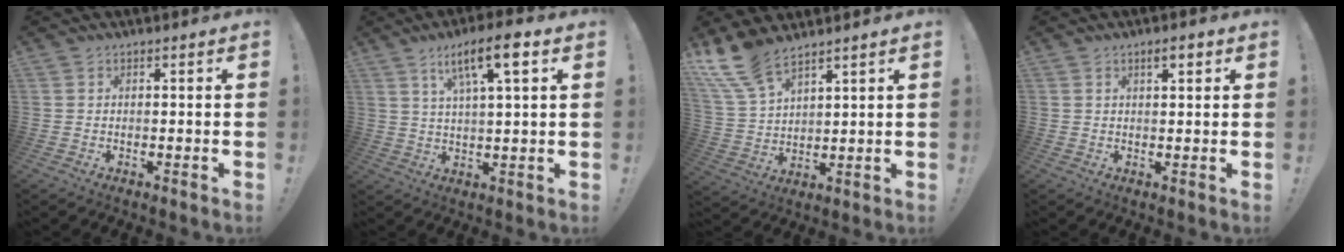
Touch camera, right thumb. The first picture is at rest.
{"total": 11.2, "force": [5.3, 2.2, 9.6], "torque": [-0.162, -0.010, 0.083]}
{"total": 9.7, "force": [8.0, 3.2, 4.5], "torque": [-0.103, -0.039, 0.157]}
{"total": 3.2, "force": [1.8, 0.9, 2.4], "torque": [-0.035, -0.002, 0.027]}